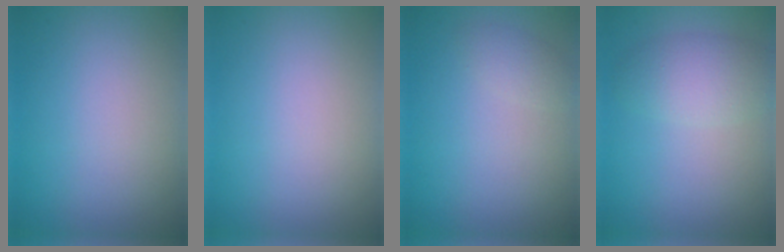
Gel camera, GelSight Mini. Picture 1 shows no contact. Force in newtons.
{"total": 0.0}
{"total": 1.2, "press": 1.2, "slide": 0.1}
{"total": 3.4, "press": 3.4, "slide": 0.1}